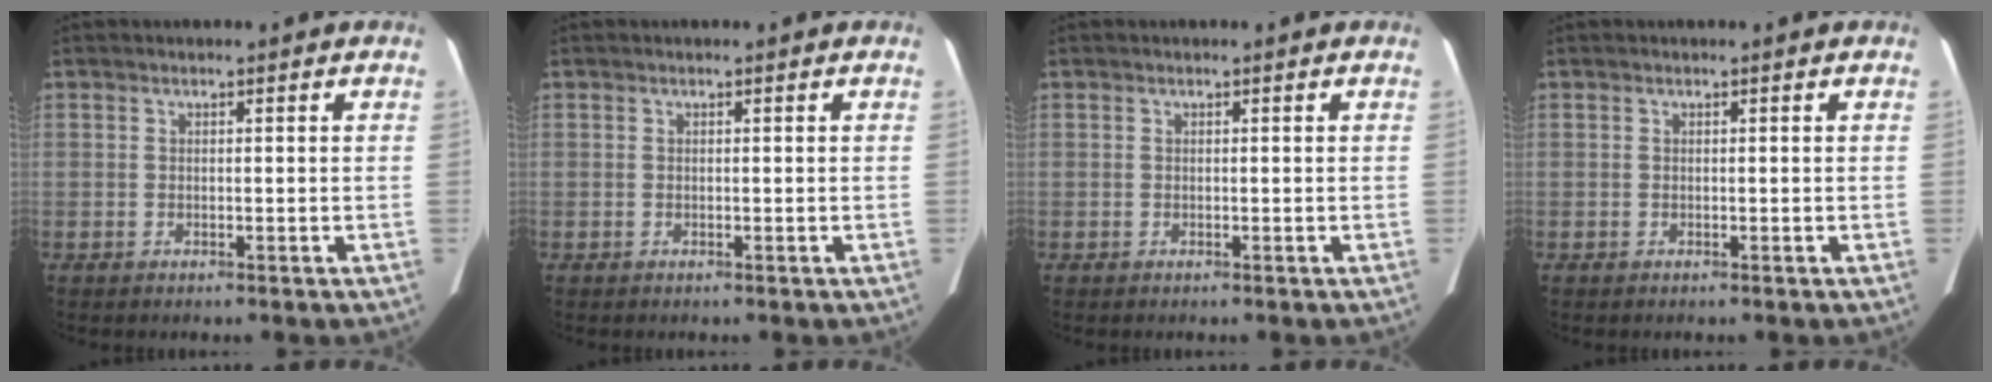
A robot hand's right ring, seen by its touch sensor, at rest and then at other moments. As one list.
[{"total": 0.0}, {"total": 0.0}, {"total": 0.0}]